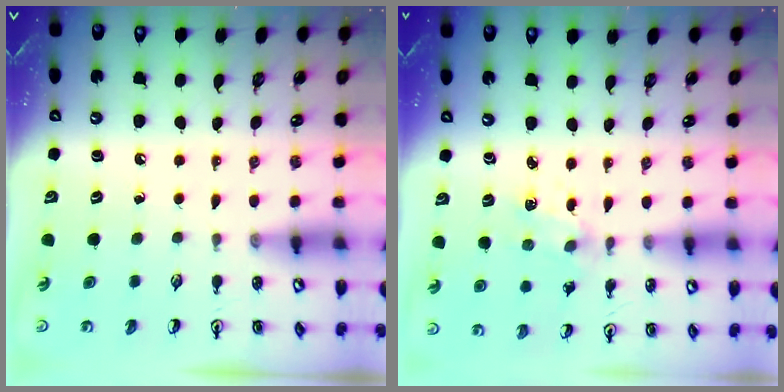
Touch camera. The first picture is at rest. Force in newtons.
{"total": 2.1, "press": 2.1, "slide": 0.3}